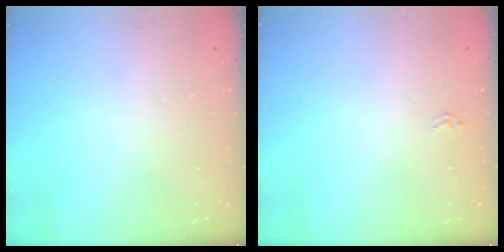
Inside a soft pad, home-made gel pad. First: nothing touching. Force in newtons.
{"total": 1.6, "press": 1.6, "slide": 0.4}